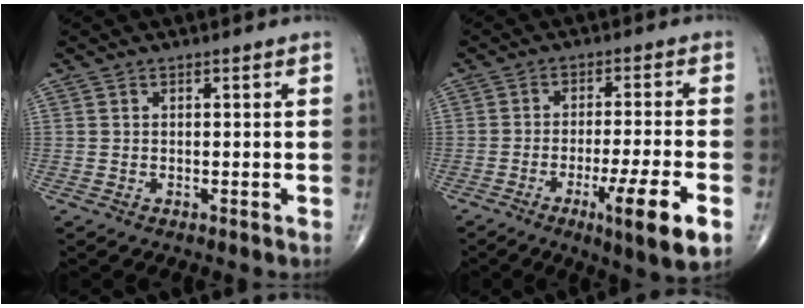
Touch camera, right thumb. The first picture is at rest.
{"total": 10.9, "force": [-4.6, 0.9, 9.8], "torque": [-0.162, 0.000, -0.070]}